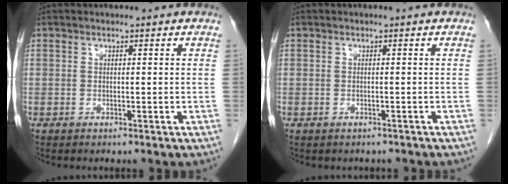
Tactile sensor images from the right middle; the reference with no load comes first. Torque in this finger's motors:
{"motor_torque": [0.01, 0.01, 0.00, 0.00]}